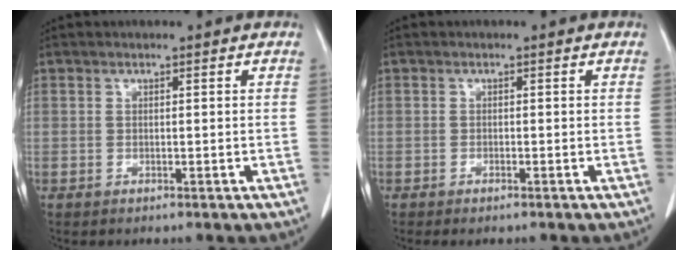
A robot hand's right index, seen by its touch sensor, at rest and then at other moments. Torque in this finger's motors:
{"motor_torque": [-0.01, 0.06, -0.02, 0.00]}